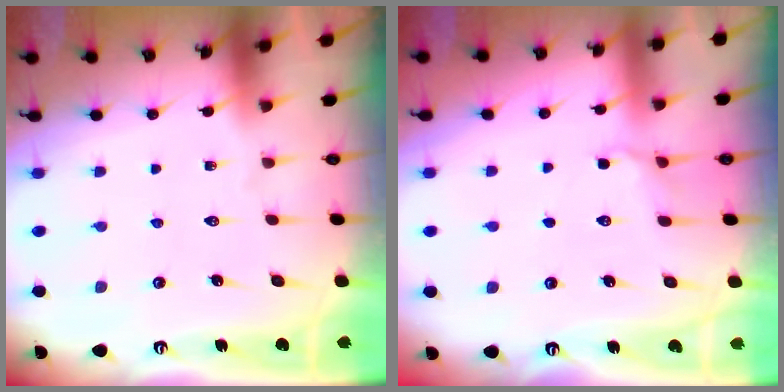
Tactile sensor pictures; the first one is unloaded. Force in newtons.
{"total": 4.5, "press": 4.3, "slide": 1.4}